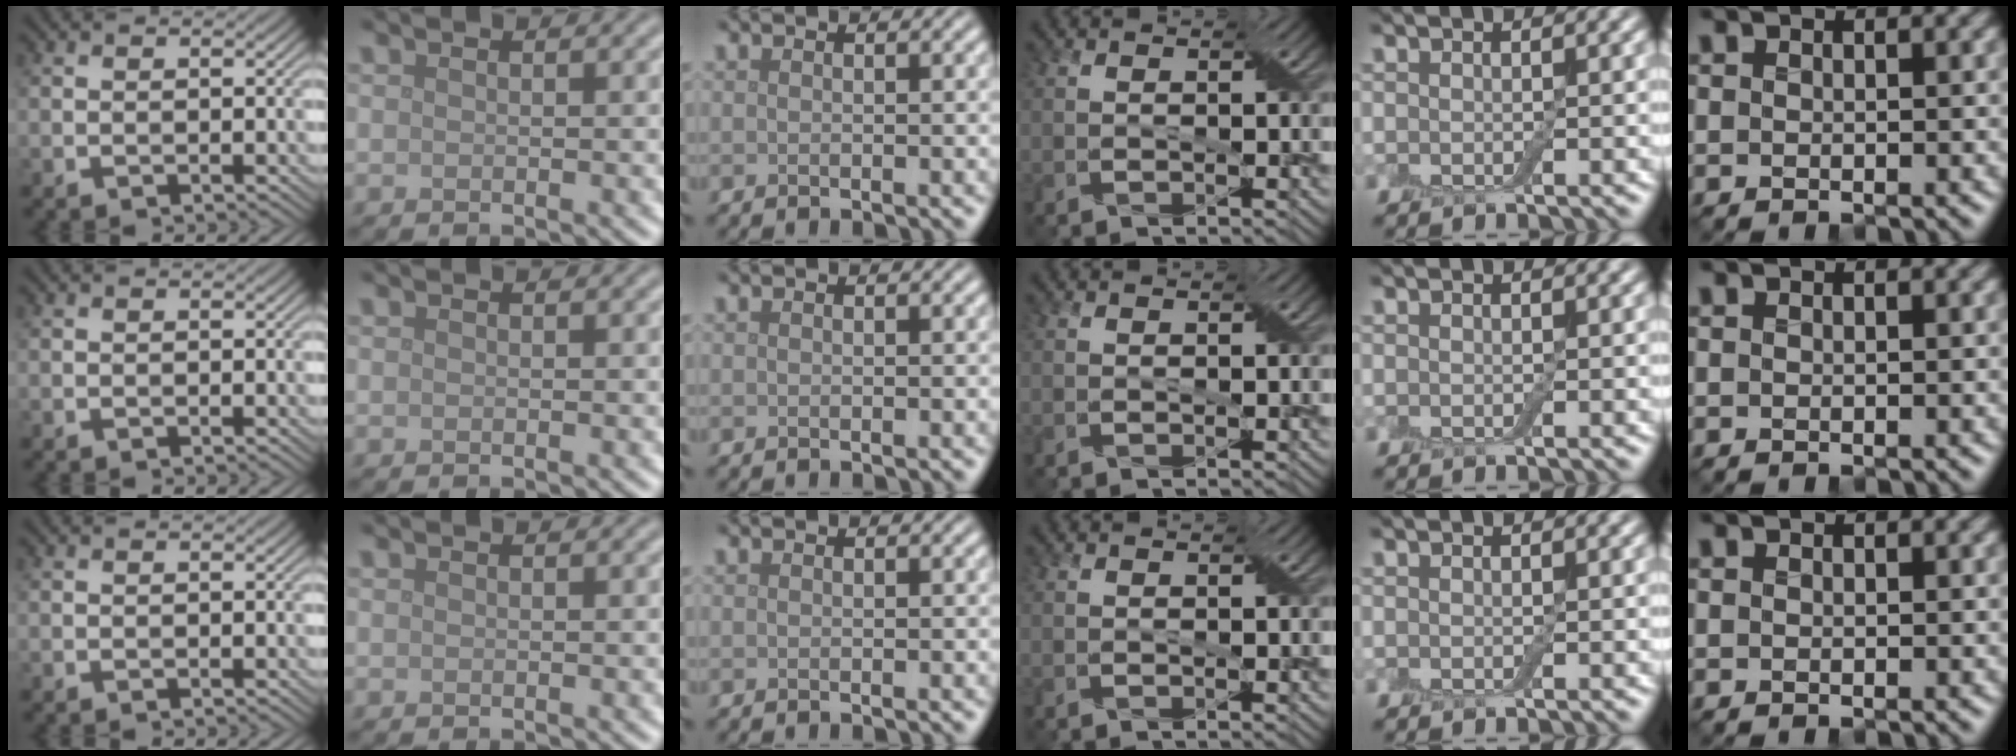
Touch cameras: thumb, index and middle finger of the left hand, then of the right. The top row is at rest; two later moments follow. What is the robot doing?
{"motion": "extract", "object": "drawer"}